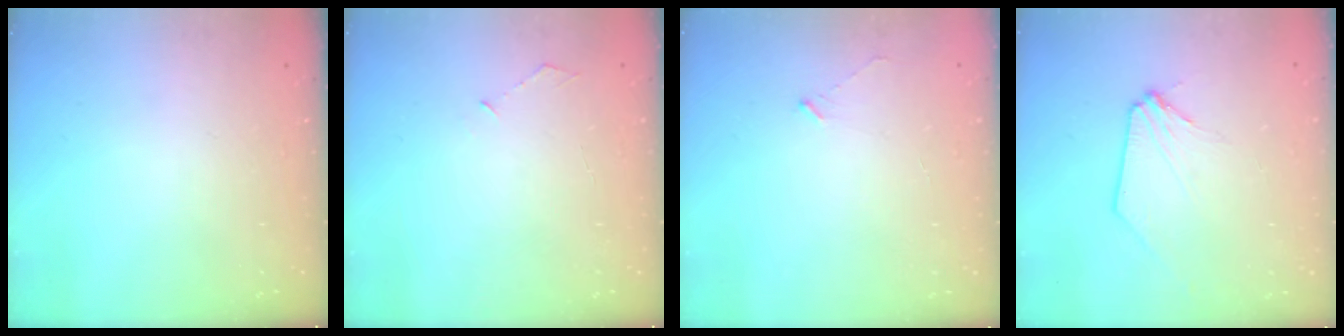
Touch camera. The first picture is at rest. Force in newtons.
{"total": 4.0, "press": 4.0, "slide": 0.5}
{"total": 2.4, "press": 2.4, "slide": 0.2}
{"total": 1.5, "press": 1.4, "slide": 0.3}